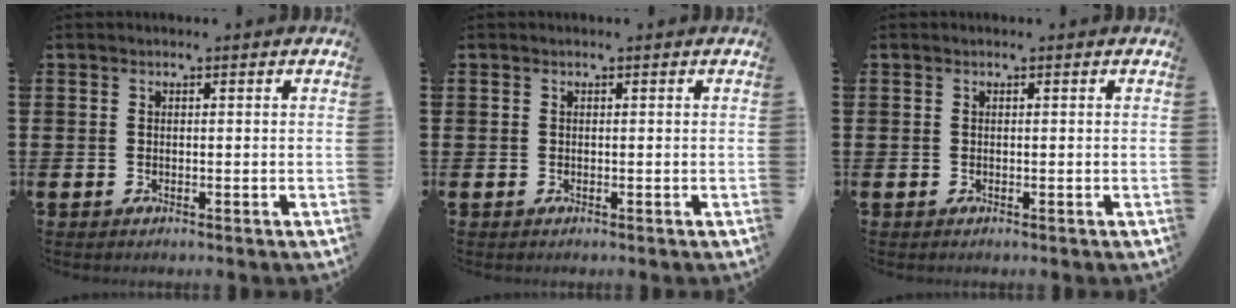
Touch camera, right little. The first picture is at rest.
{"total": 0.0}
{"total": 0.0}